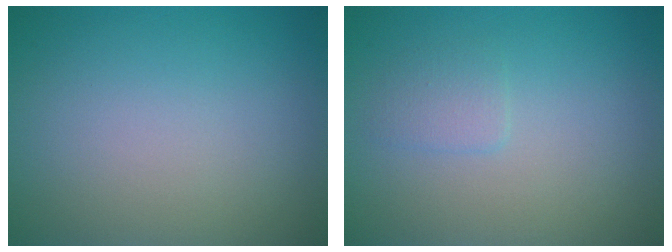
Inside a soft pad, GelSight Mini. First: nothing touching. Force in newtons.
{"total": 1.2, "press": 1.2, "slide": 0.1}